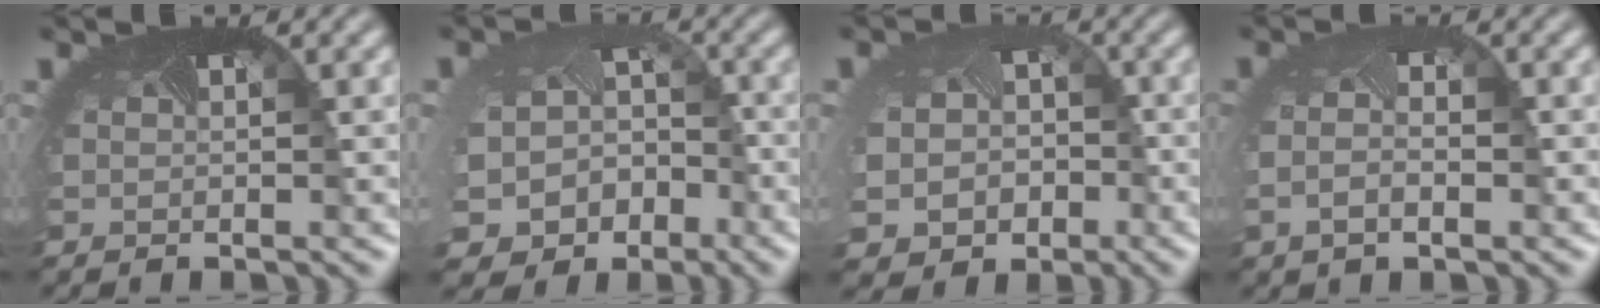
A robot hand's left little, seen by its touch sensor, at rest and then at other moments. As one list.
[{"total": 8.8, "force": [-4.7, 7.1, 2.4], "torque": [-0.052, -0.046, -0.066]}, {"total": 8.1, "force": [-2.9, 6.9, 3.1], "torque": [-0.064, -0.046, -0.043]}, {"total": 2.3, "force": [-0.8, 1.1, 1.8], "torque": [-0.056, -0.012, -0.013]}]